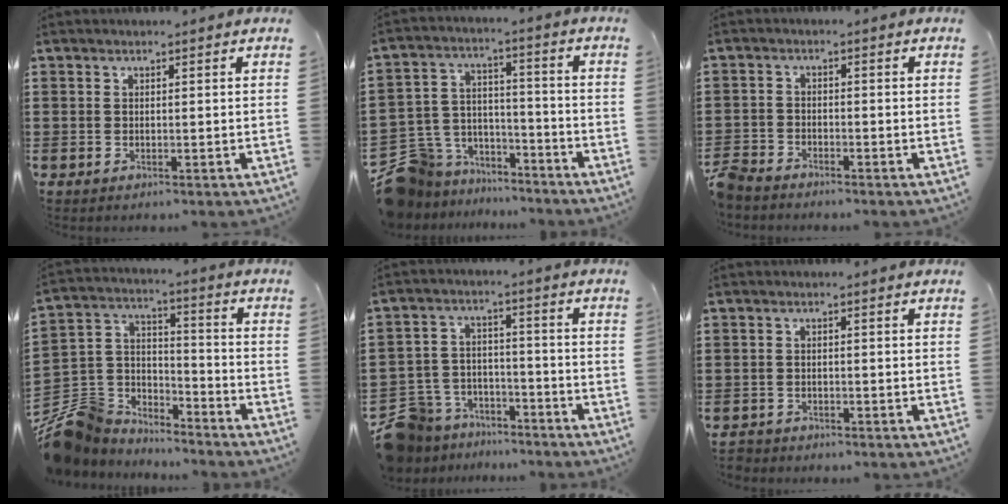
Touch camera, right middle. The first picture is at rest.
{"total": 8.5, "force": [-7.3, 4.3, 0.0], "torque": [-0.041, 0.005, -0.149]}
{"total": 3.0, "force": [-2.9, 0.6, 0.5], "torque": [-0.033, -0.003, -0.068]}
{"total": 8.6, "force": [-7.0, 5.0, 0.7], "torque": [-0.047, 0.012, -0.139]}
{"total": 7.9, "force": [-7.2, 3.3, 0.3], "torque": [-0.036, 0.012, -0.147]}
{"total": 1.3, "force": [-1.3, 0.3, -0.1], "torque": [-0.003, 0.001, -0.029]}